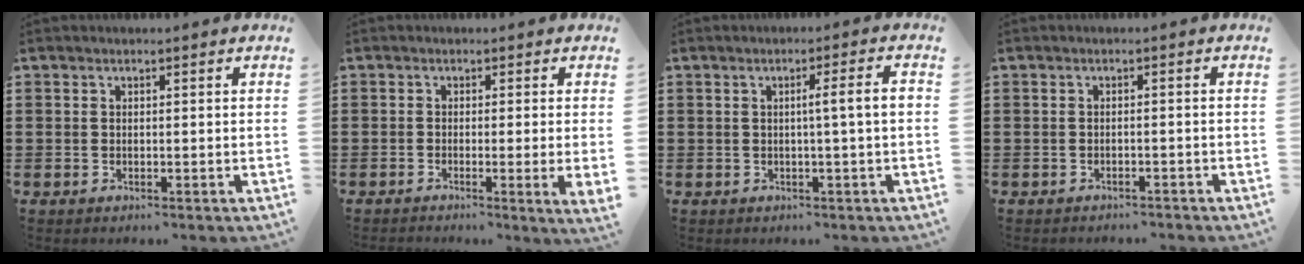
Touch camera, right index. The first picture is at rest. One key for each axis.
{"total": 1.5, "fx": -0.3, "fy": -0.2, "fz": 1.4, "tx": -0.026, "ty": -0.008, "tz": -0.005}
{"total": 3.6, "fx": 0.0, "fy": -0.4, "fz": 3.6, "tx": -0.064, "ty": -0.006, "tz": -0.005}
{"total": 0.9, "fx": -0.9, "fy": 0.0, "fz": 0.2, "tx": -0.008, "ty": -0.001, "tz": -0.018}